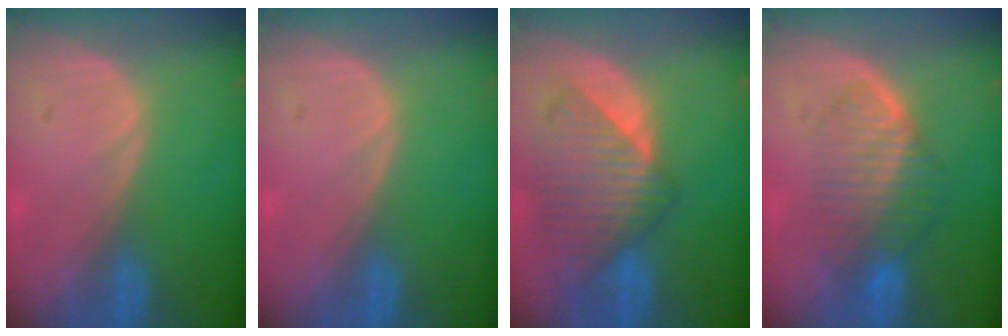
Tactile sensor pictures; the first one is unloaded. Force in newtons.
{"total": 0.0}
{"total": 8.9, "press": 8.1, "slide": 3.8}
{"total": 7.2, "press": 6.6, "slide": 2.7}